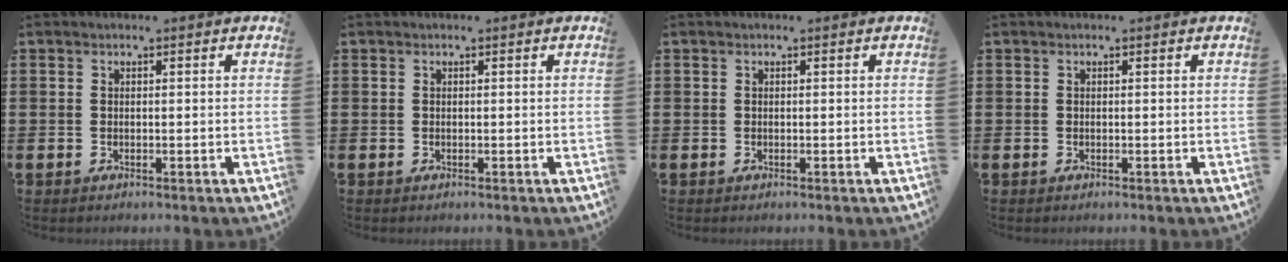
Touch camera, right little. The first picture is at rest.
{"total": 0.0}
{"total": 0.0}
{"total": 0.0}